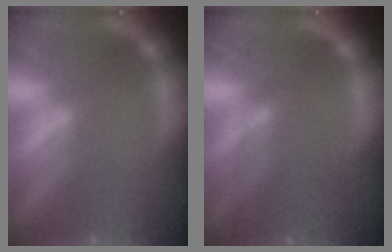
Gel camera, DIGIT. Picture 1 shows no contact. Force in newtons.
{"total": 4.6}